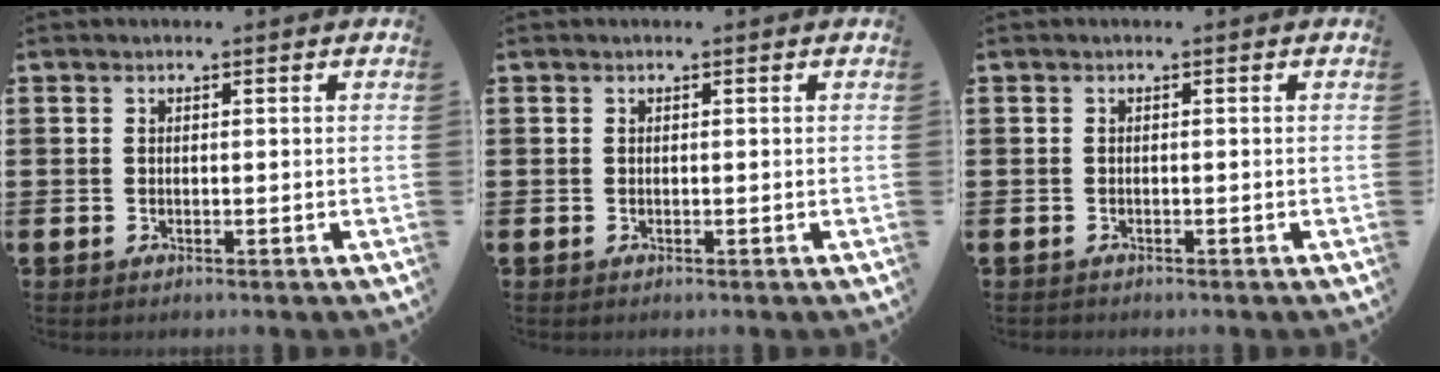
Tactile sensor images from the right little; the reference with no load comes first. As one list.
[{"total": 0.0}, {"total": 0.0}]